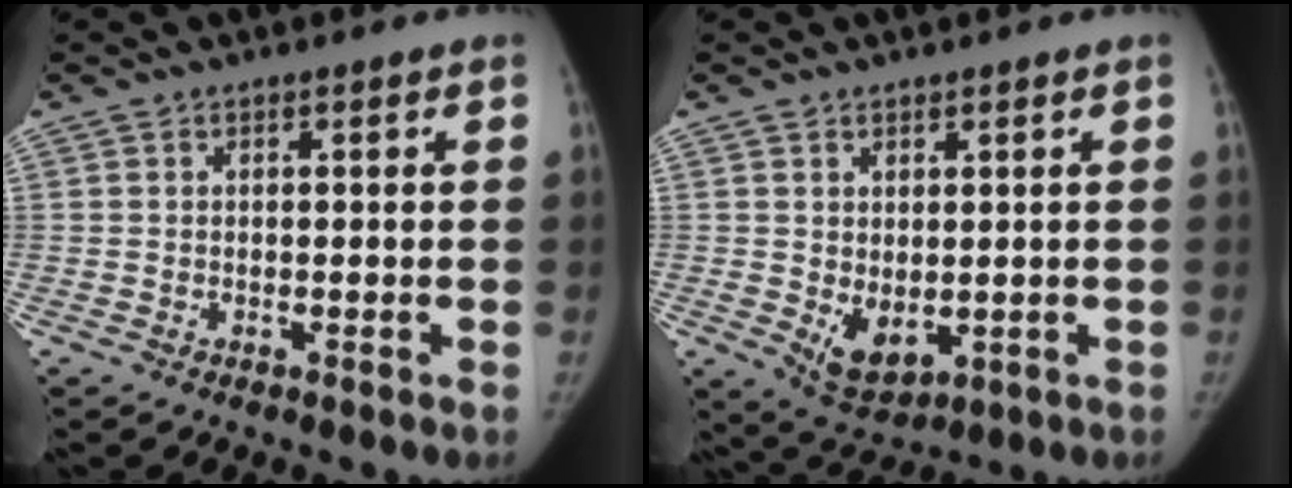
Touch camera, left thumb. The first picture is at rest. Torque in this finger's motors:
{"motor_torque": [0.75, 0.79, -0.08, -0.04, 0.18]}